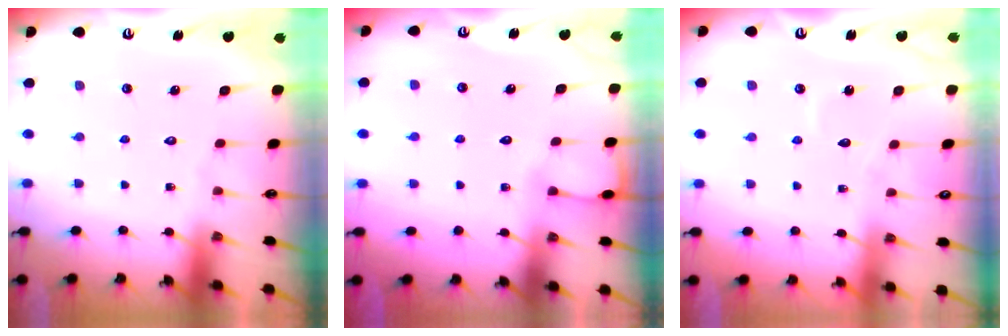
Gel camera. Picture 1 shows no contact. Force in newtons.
{"total": 2.9, "press": 2.9, "slide": 0.5}
{"total": 2.7, "press": 2.7, "slide": 0.3}